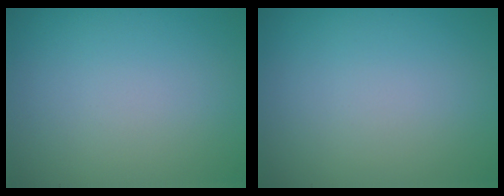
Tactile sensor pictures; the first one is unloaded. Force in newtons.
{"total": 0.0}